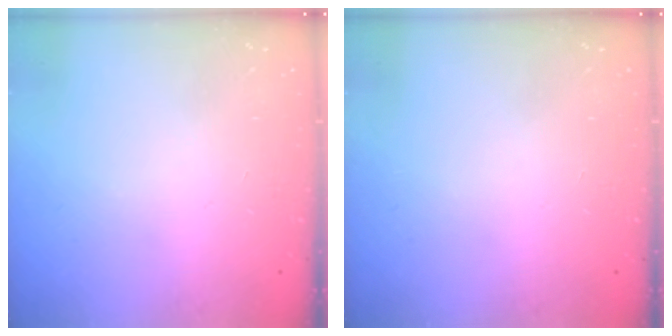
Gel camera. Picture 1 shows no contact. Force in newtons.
{"total": 0.0}